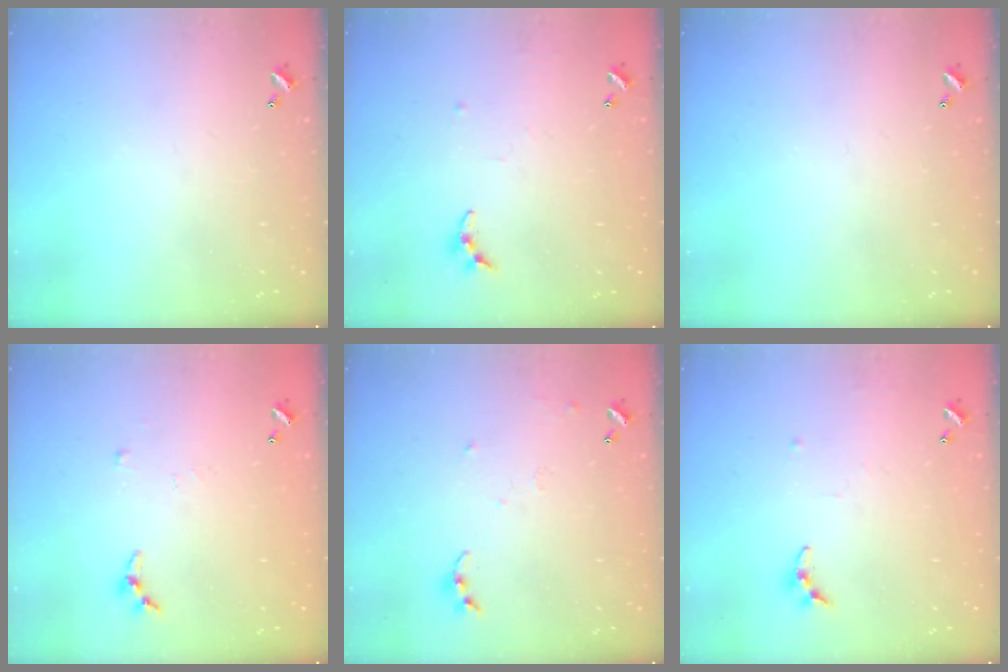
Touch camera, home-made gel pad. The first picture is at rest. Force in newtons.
{"total": 5.7, "press": 5.7, "slide": 0.5}
{"total": 0.0}
{"total": 4.1, "press": 4.1, "slide": 0.4}
{"total": 7.4, "press": 7.4, "slide": 0.8}
{"total": 5.7, "press": 5.7, "slide": 0.5}